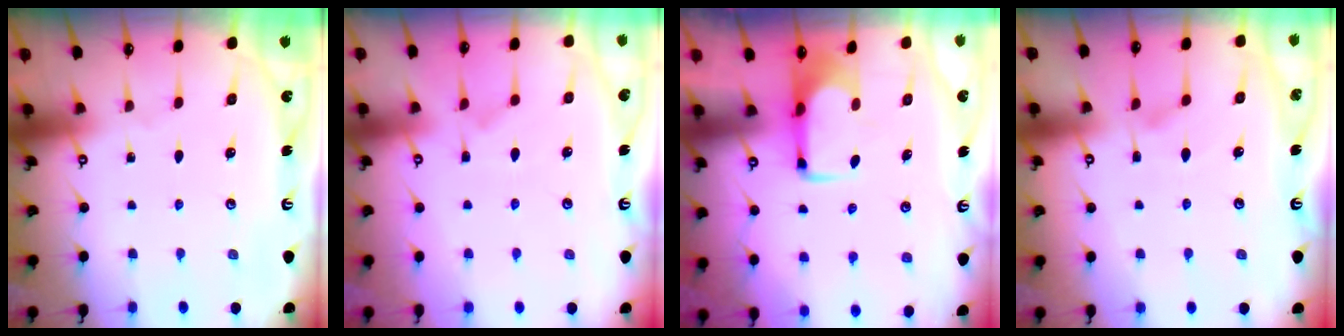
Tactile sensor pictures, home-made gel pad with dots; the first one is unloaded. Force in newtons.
{"total": 1.1, "press": 0.1, "slide": 1.1}
{"total": 1.7, "press": 1.7, "slide": 0.4}
{"total": 1.2, "press": 0.7, "slide": 0.9}